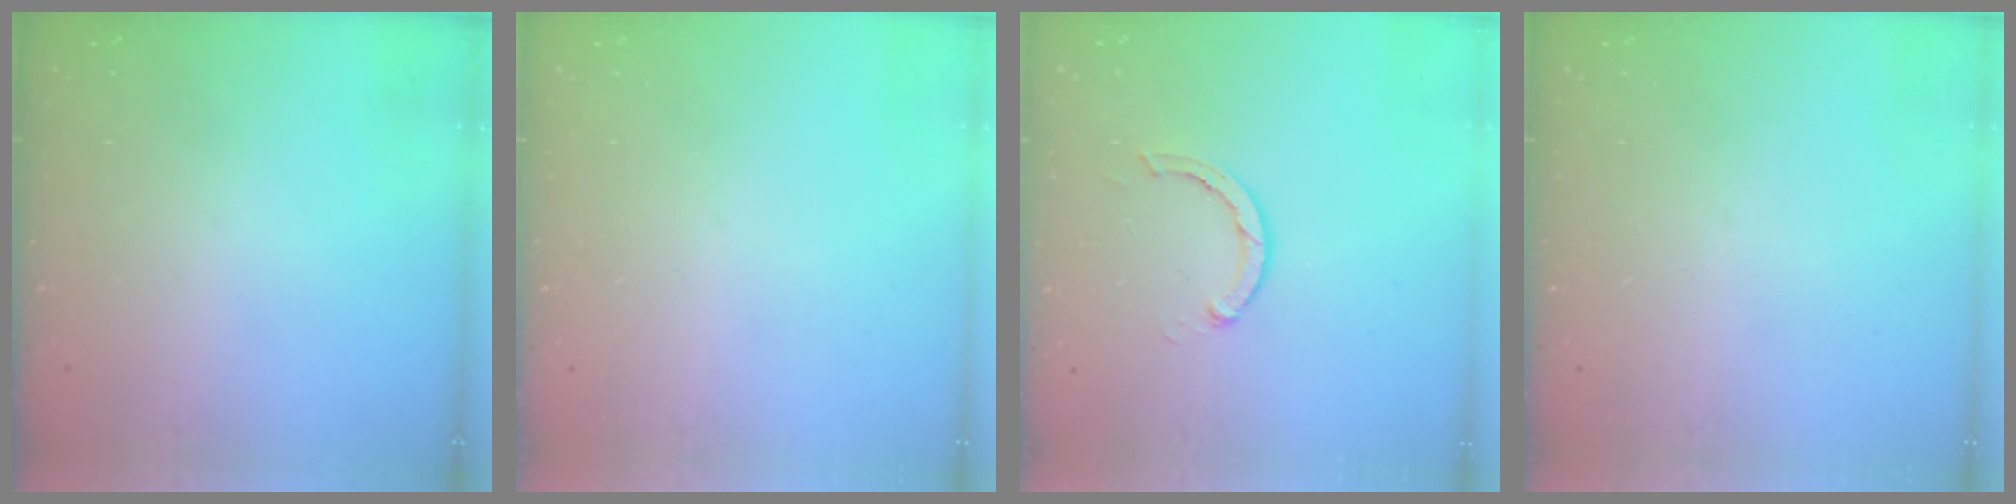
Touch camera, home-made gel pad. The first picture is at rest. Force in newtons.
{"total": 0.0}
{"total": 2.9, "press": 2.8, "slide": 0.5}
{"total": 0.0}